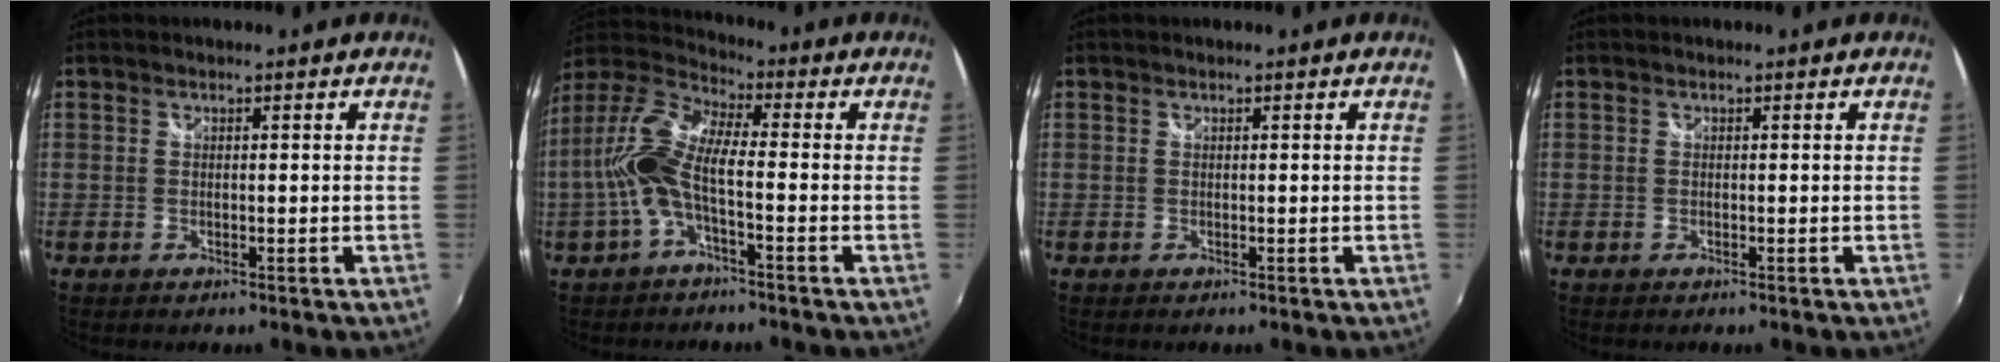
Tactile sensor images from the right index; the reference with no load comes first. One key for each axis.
{"total": 10.7, "fx": -1.8, "fy": 3.2, "fz": 10.0, "tx": -0.213, "ty": 0.013, "tz": -0.036}
{"total": 0.0}
{"total": 0.0}